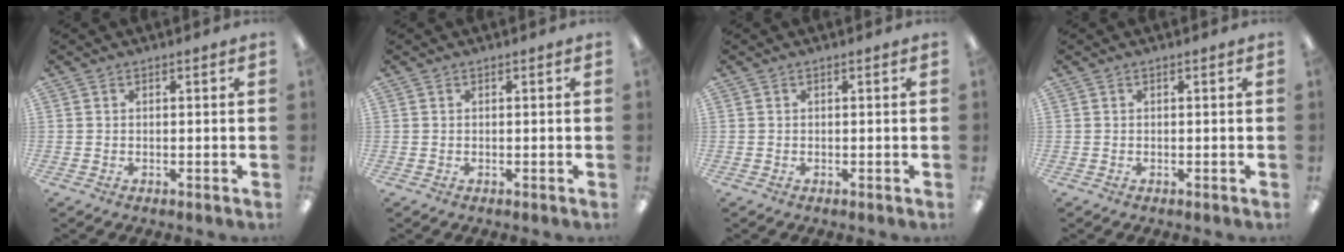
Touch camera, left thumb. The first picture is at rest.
{"total": 0.0}
{"total": 0.0}
{"total": 0.0}